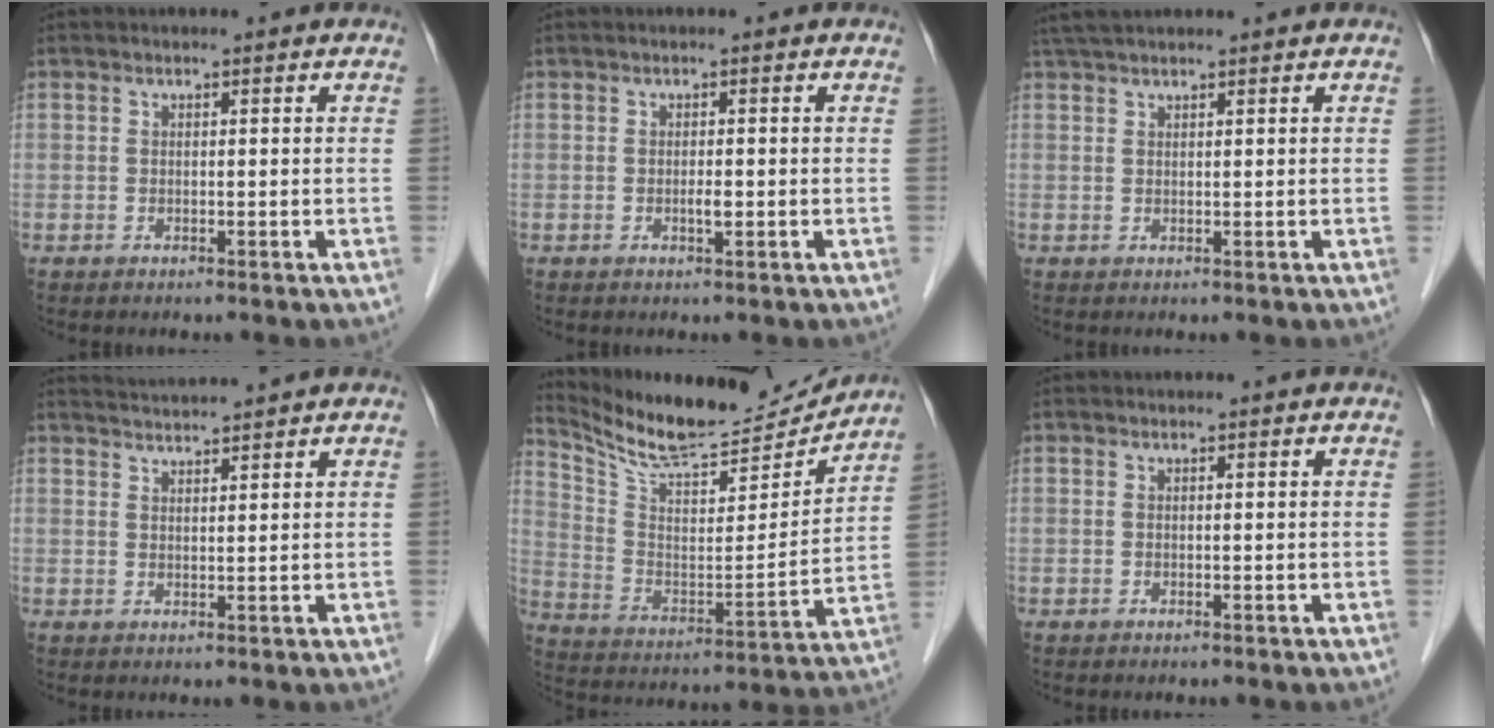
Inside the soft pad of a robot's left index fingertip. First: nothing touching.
{"total": 2.3, "force": [-2.2, -0.2, 0.4], "torque": [-0.008, -0.007, -0.038]}
{"total": 2.1, "force": [1.6, -0.2, 1.3], "torque": [-0.020, 0.027, 0.034]}
{"total": 2.2, "force": [1.9, -1.2, -0.1], "torque": [0.001, 0.012, 0.036]}
{"total": 16.7, "force": [15.7, 2.0, 5.0], "torque": [-0.103, -0.038, 0.252]}
{"total": 0.0}